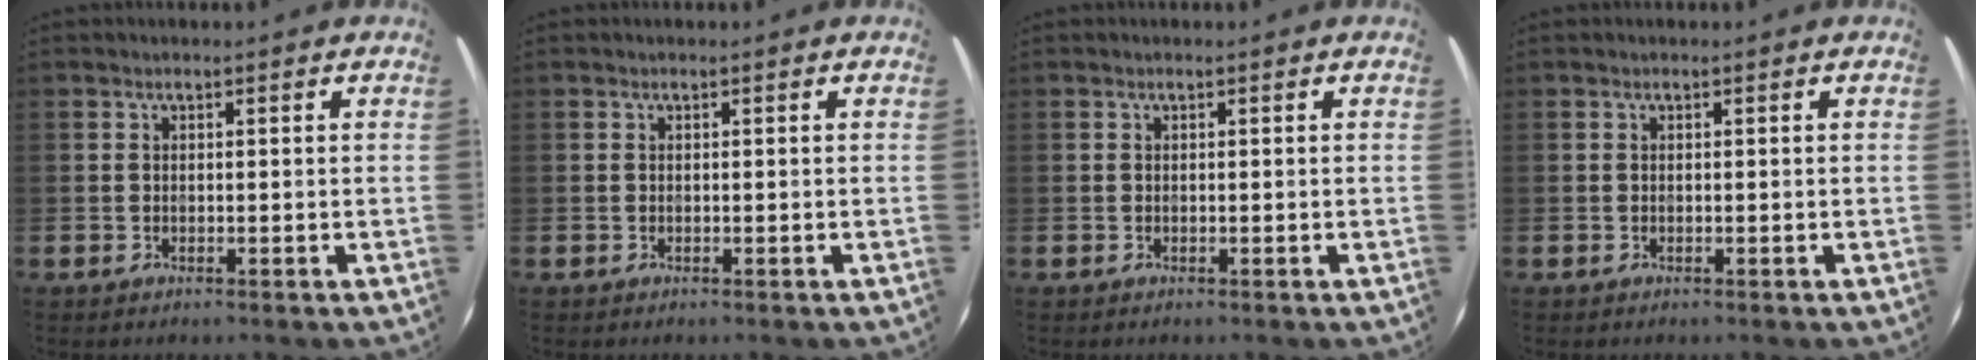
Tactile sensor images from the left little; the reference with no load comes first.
{"total": 0.0}
{"total": 0.0}
{"total": 0.0}